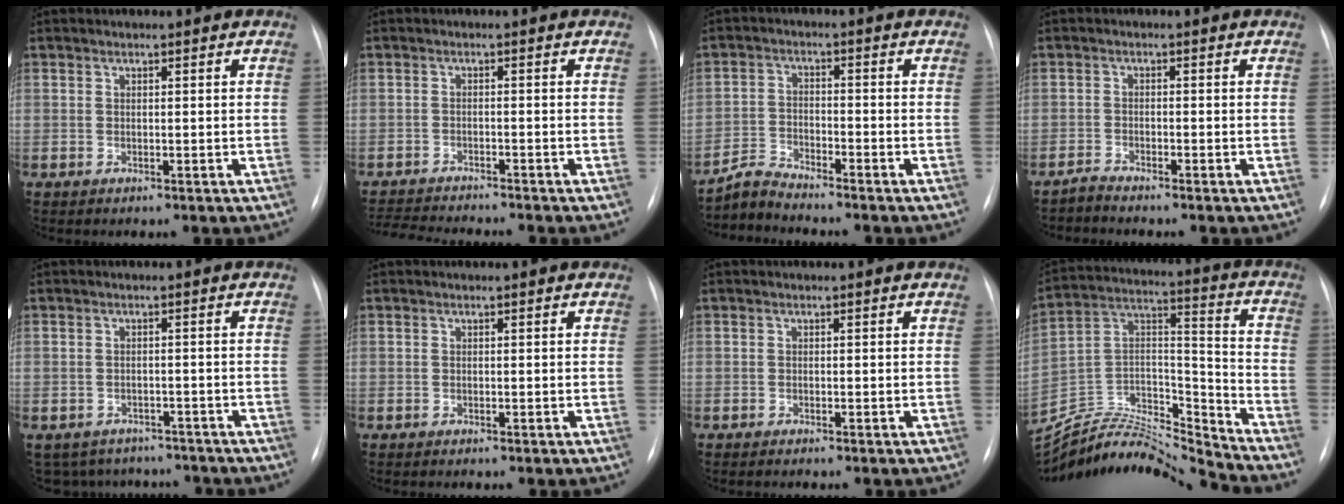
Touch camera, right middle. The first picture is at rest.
{"total": 7.7, "force": [-7.3, -0.6, 2.3], "torque": [-0.038, -0.011, -0.120]}
{"total": 3.8, "force": [-3.7, -0.4, -0.5], "torque": [0.008, -0.016, -0.073]}
{"total": 1.6, "force": [-1.5, -0.3, -0.2], "torque": [0.005, -0.009, -0.031]}
{"total": 9.5, "force": [-8.5, 4.1, 1.2], "torque": [-0.021, 0.016, -0.099]}
{"total": 0.0}
{"total": 1.0, "force": [-0.8, -0.1, 0.5], "torque": [-0.008, -0.002, -0.011]}
{"total": 21.7, "force": [-21.1, 1.3, 4.8], "torque": [-0.100, 0.030, -0.362]}